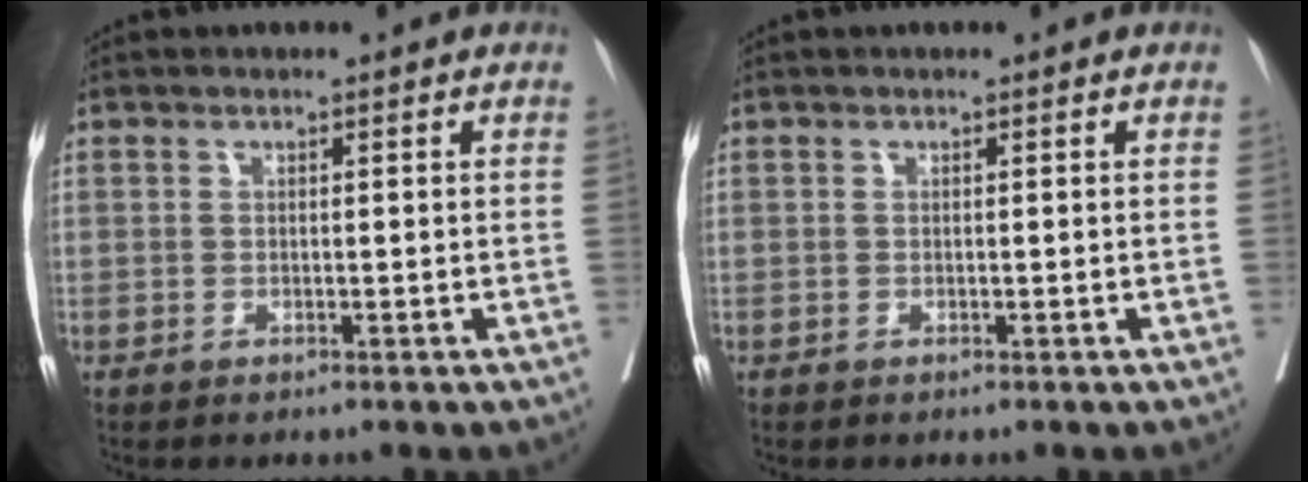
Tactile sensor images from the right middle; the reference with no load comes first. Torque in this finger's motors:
{"motor_torque": [0.00, 0.00, -0.03, 0.00]}